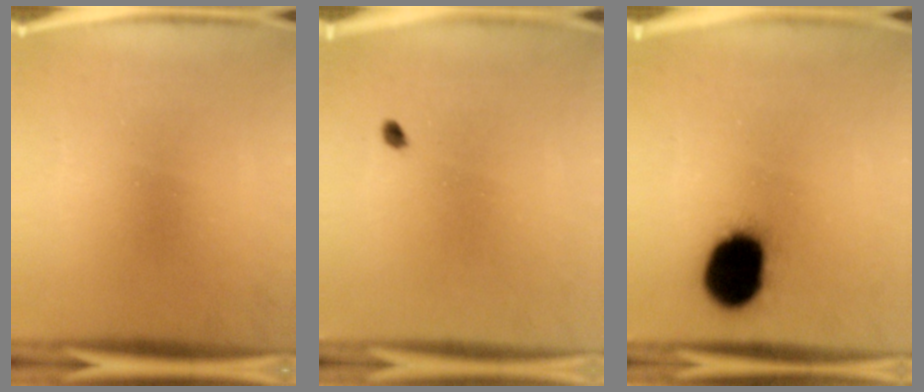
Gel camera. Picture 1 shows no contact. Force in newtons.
{"total": 1.6}
{"total": 18.1}